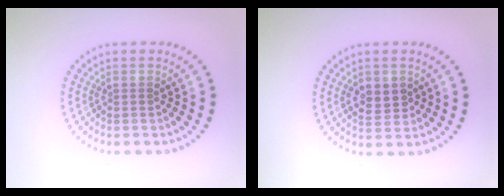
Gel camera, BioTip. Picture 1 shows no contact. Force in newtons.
{"total": 2.3, "press": 2.3, "slide": 0.4}